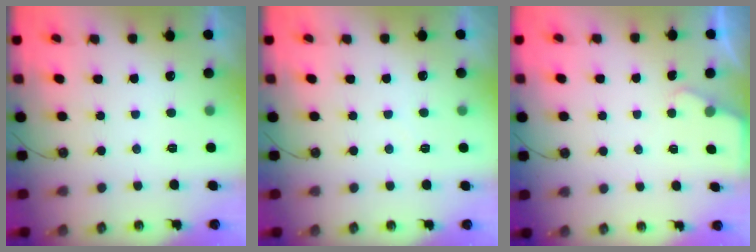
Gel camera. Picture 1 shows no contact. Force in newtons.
{"total": 3.8, "press": 3.8, "slide": 0.4}
{"total": 1.7, "press": 1.6, "slide": 0.2}